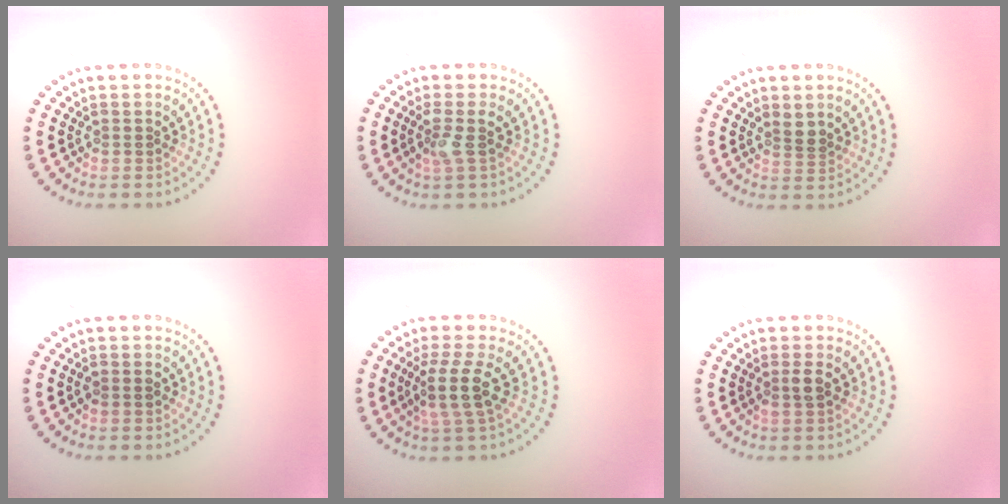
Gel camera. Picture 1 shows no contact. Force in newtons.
{"total": 1.9, "press": 1.5, "slide": 1.2}
{"total": 1.6, "press": 1.3, "slide": 1.1}
{"total": 0.9, "press": 0.8, "slide": 0.3}
{"total": 3.6, "press": 3.0, "slide": 2.1}
{"total": 1.3, "press": 1.1, "slide": 0.6}